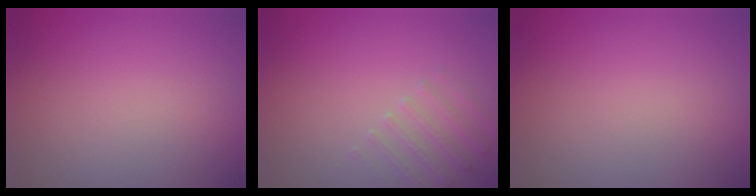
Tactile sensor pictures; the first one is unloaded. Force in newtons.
{"total": 1.9, "press": 1.8, "slide": 0.6}
{"total": 0.0}